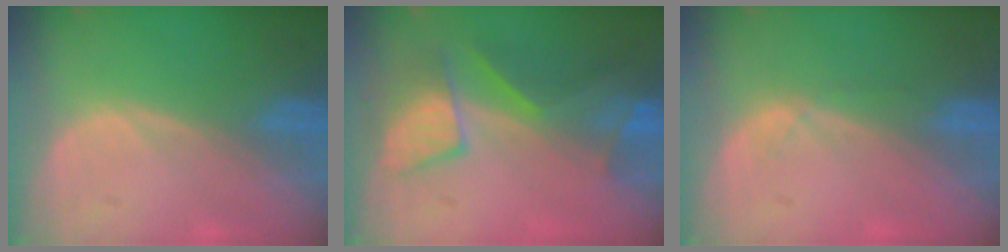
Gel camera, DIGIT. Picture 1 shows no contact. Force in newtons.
{"total": 8.1, "press": 7.6, "slide": 2.7}
{"total": 1.4, "press": 1.3, "slide": 0.5}